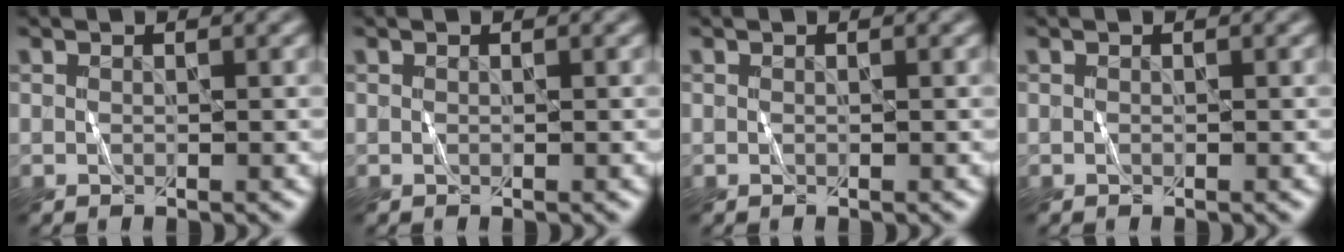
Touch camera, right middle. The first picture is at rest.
{"total": 0.0}
{"total": 0.0}
{"total": 0.0}